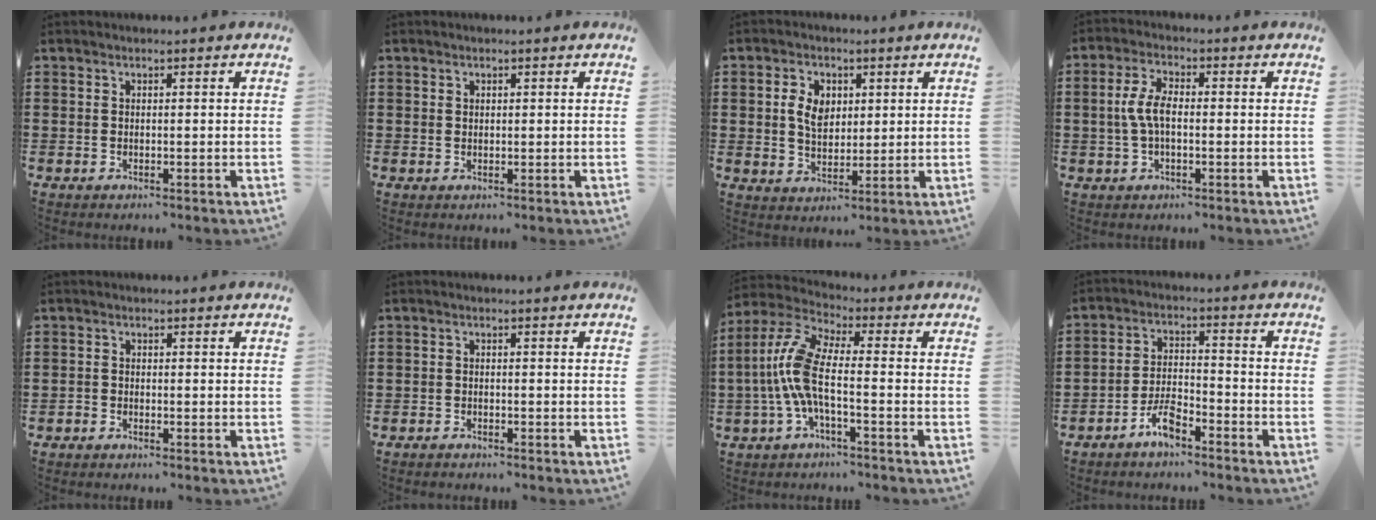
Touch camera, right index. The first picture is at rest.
{"total": 0.7, "force": [0.4, 0.5, 0.1], "torque": [-0.004, 0.002, 0.009]}
{"total": 5.2, "force": [1.2, 3.7, 3.4], "torque": [-0.087, 0.011, 0.016]}
{"total": 5.2, "force": [-0.3, 2.4, 4.7], "torque": [-0.115, -0.003, -0.015]}
{"total": 0.8, "force": [-0.7, 0.4, 0.2], "torque": [-0.005, 0.001, -0.014]}
{"total": 1.1, "force": [-1.0, 0.3, 0.0], "torque": [-0.004, 0.001, -0.022]}
{"total": 9.2, "force": [-1.6, 3.1, 8.5], "torque": [-0.208, -0.013, -0.038]}
{"total": 5.0, "force": [-3.8, 1.6, 3.0], "torque": [-0.071, 0.008, -0.077]}